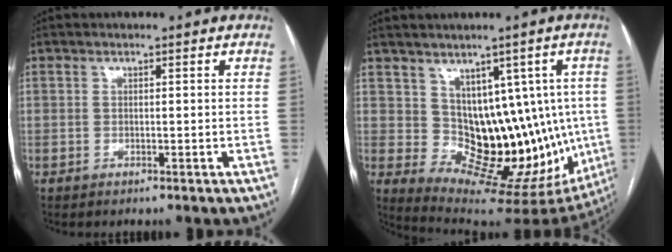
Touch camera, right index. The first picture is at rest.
{"total": 14.2, "force": [1.6, 8.6, 11.2], "torque": [-0.125, 0.020, 0.050]}